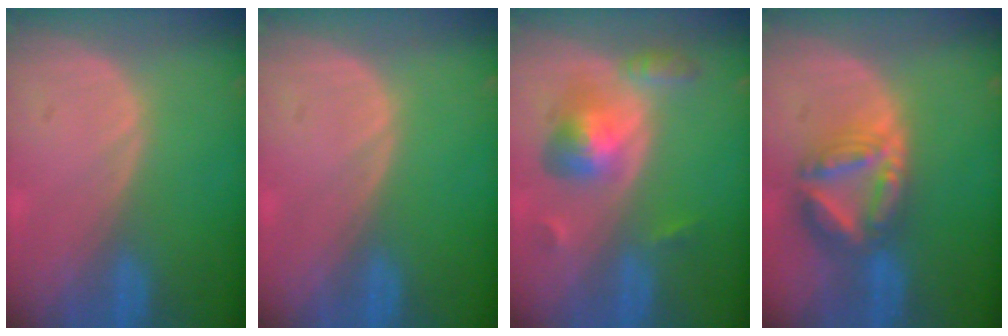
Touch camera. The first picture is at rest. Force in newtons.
{"total": 0.0}
{"total": 6.3, "press": 5.7, "slide": 2.6}
{"total": 8.2, "press": 7.2, "slide": 4.0}